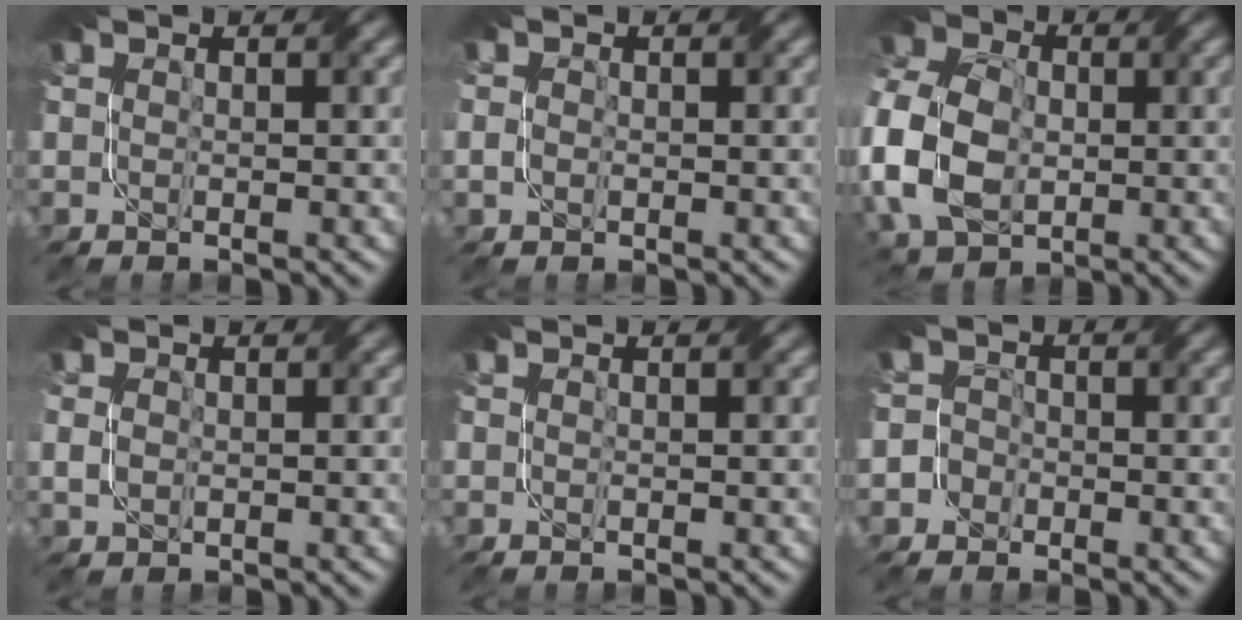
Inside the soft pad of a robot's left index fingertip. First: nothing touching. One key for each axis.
{"total": 0.9, "fx": -0.7, "fy": 0.3, "fz": 0.4, "tx": -0.006, "ty": 0.001, "tz": -0.018}
{"total": 11.7, "fx": -2.3, "fy": 8.2, "fz": 8.1, "tx": -0.213, "ty": 0.004, "tz": -0.066}
{"total": 1.2, "fx": -0.4, "fy": 0.7, "fz": 0.8, "tx": -0.019, "ty": 0.000, "tz": -0.010}
{"total": 0.0}
{"total": 3.1, "fx": -1.7, "fy": 2.5, "fz": 0.3, "tx": 0.021, "ty": 0.013, "tz": -0.050}